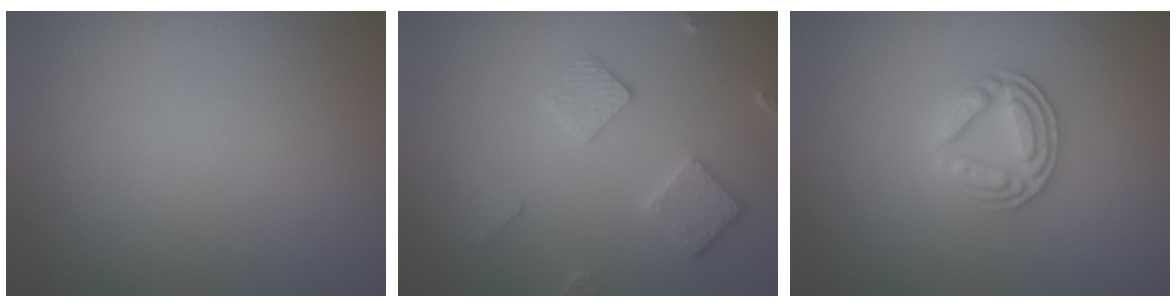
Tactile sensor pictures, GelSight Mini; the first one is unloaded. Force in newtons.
{"total": 3.2, "press": 3.2, "slide": 0.6}
{"total": 3.4, "press": 2.7, "slide": 2.1}